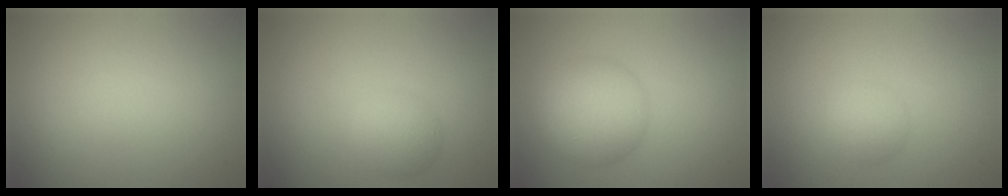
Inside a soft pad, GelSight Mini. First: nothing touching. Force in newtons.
{"total": 2.4, "press": 2.4, "slide": 0.1}
{"total": 5.5, "press": 5.5, "slide": 0.1}
{"total": 2.0, "press": 2.0, "slide": 0.1}